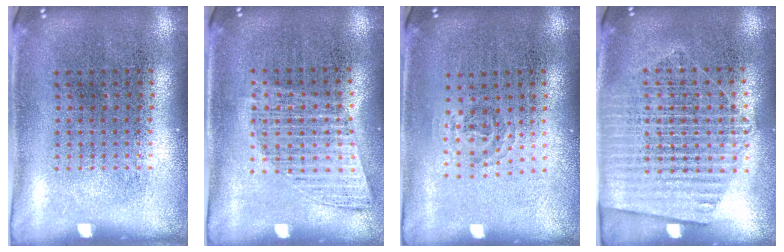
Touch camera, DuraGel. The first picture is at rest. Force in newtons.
{"total": 1.0, "press": 1.0, "slide": 0.2}
{"total": 0.9, "press": 0.6, "slide": 0.7}
{"total": 1.6, "press": 1.5, "slide": 0.6}